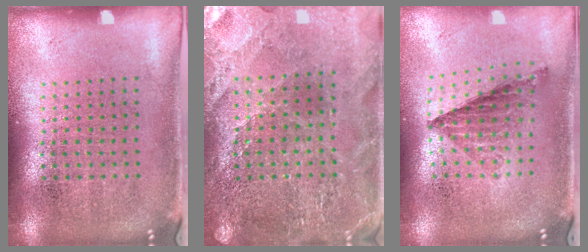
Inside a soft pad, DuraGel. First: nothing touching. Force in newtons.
{"total": 2.4, "press": 2.3, "slide": 0.2}
{"total": 0.8, "press": 0.8, "slide": 0.1}